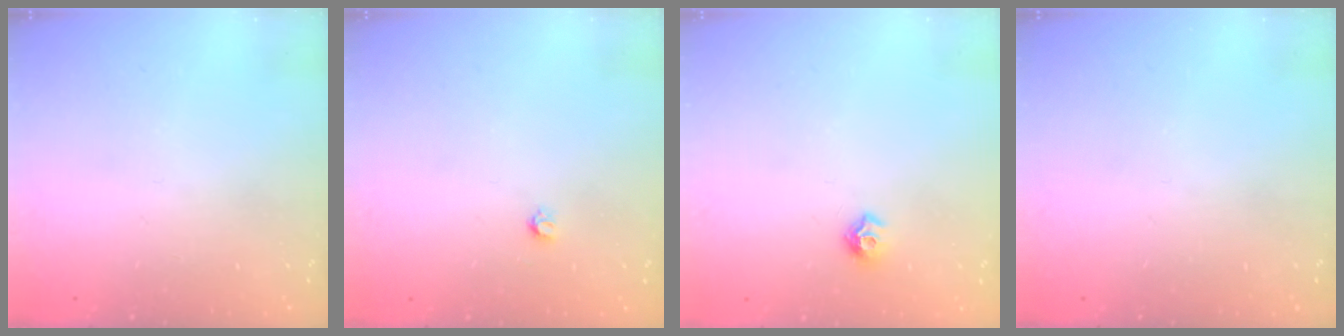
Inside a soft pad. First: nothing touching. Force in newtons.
{"total": 3.2, "press": 3.2, "slide": 0.3}
{"total": 7.2, "press": 7.2, "slide": 0.7}
{"total": 0.0}